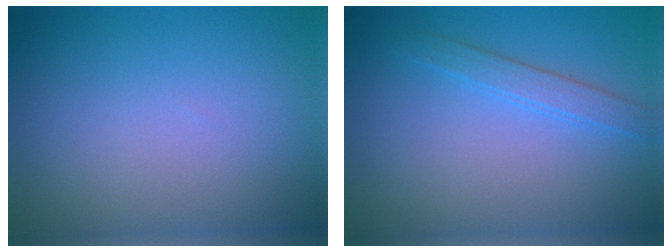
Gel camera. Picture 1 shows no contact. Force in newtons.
{"total": 1.8, "press": 1.8, "slide": 0.1}